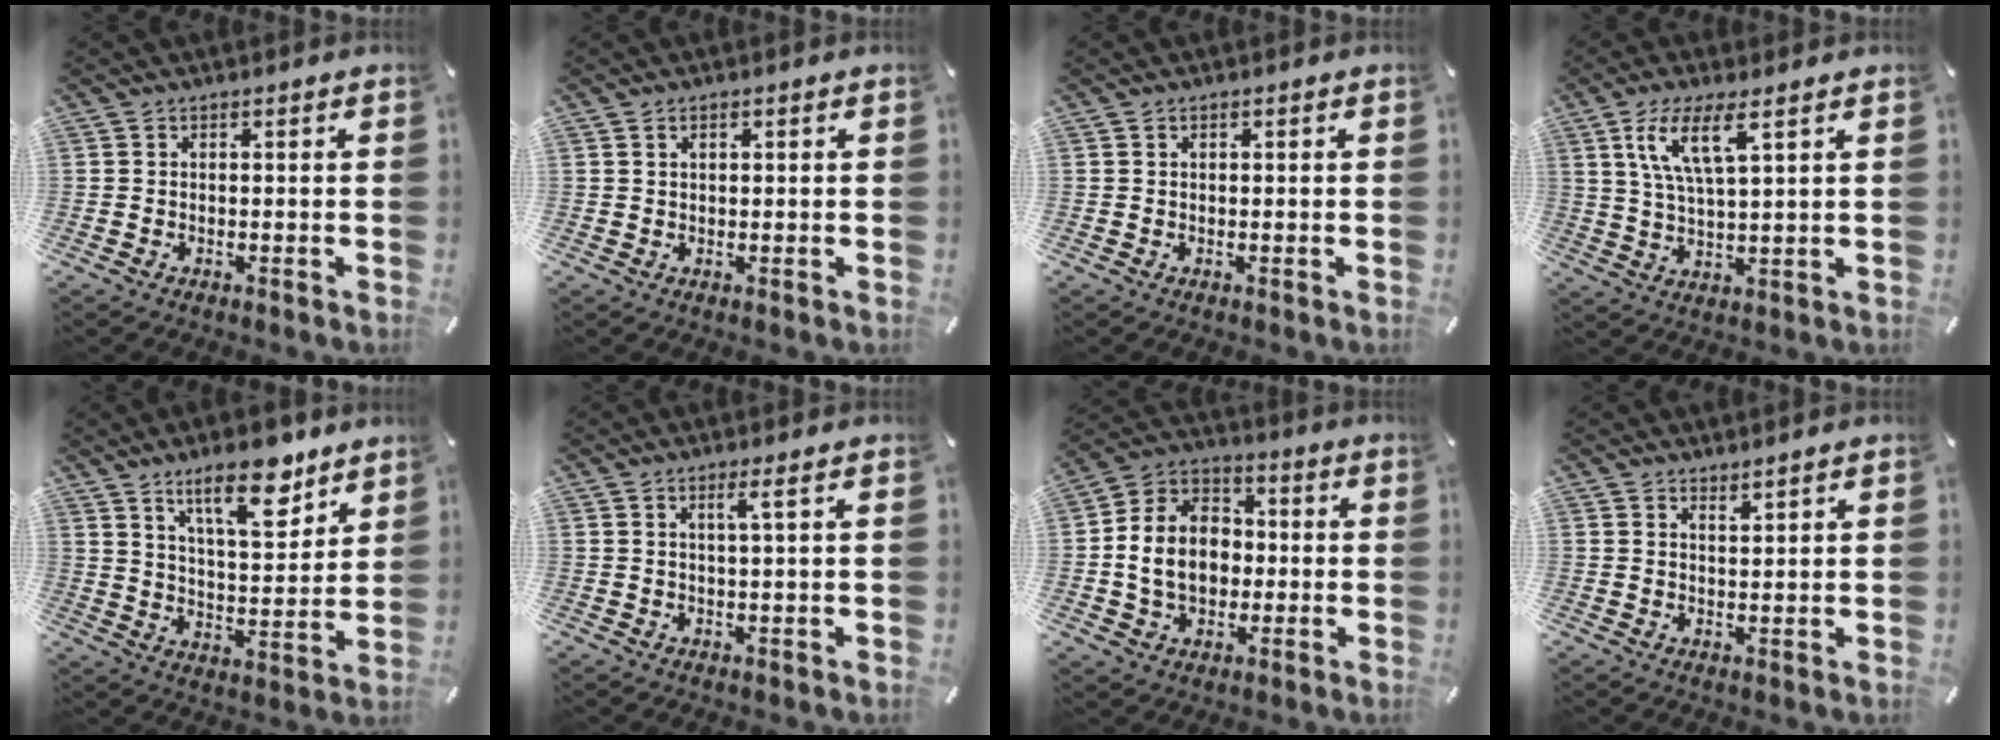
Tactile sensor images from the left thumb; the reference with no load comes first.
{"total": 1.7, "force": [0.7, 0.9, 1.2], "torque": [-0.017, -0.001, 0.011]}
{"total": 0.7, "force": [0.3, 0.4, 0.5], "torque": [-0.010, 0.003, 0.004]}
{"total": 9.8, "force": [5.2, 2.7, 7.9], "torque": [-0.173, -0.002, 0.090]}
{"total": 15.2, "force": [10.2, 5.7, 9.8], "torque": [-0.148, -0.051, 0.171]}
{"total": 3.1, "force": [1.3, -0.1, 2.8], "torque": [-0.056, -0.004, 0.019]}
{"total": 11.8, "force": [-1.2, 9.8, 6.3], "torque": [-0.158, 0.017, -0.025]}
{"total": 2.0, "force": [1.9, 0.0, 0.4], "torque": [-0.008, -0.008, 0.036]}